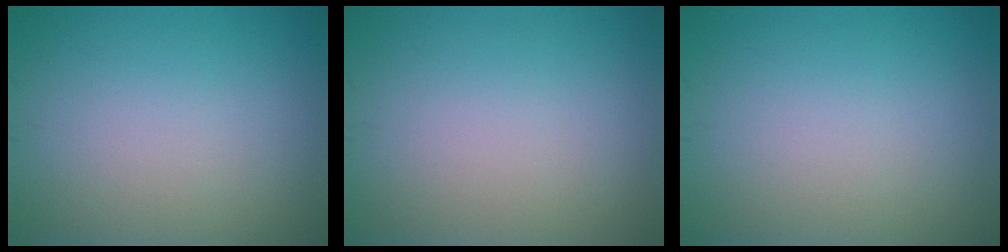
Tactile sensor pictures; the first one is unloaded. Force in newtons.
{"total": 0.0}
{"total": 0.0}